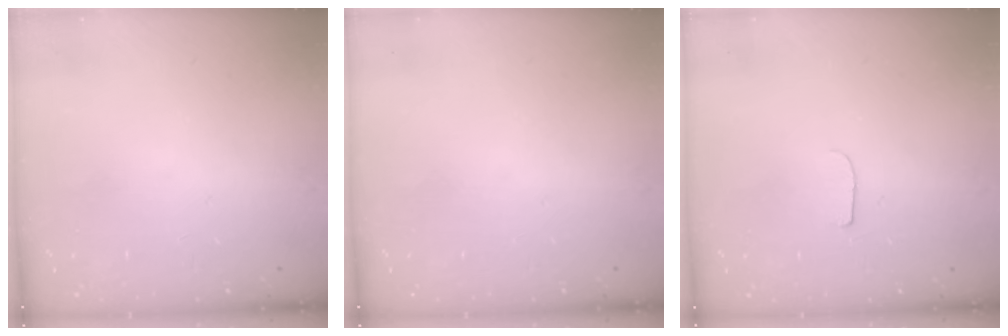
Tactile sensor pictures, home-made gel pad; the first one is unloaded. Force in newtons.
{"total": 0.0}
{"total": 5.3, "press": 5.3, "slide": 0.5}